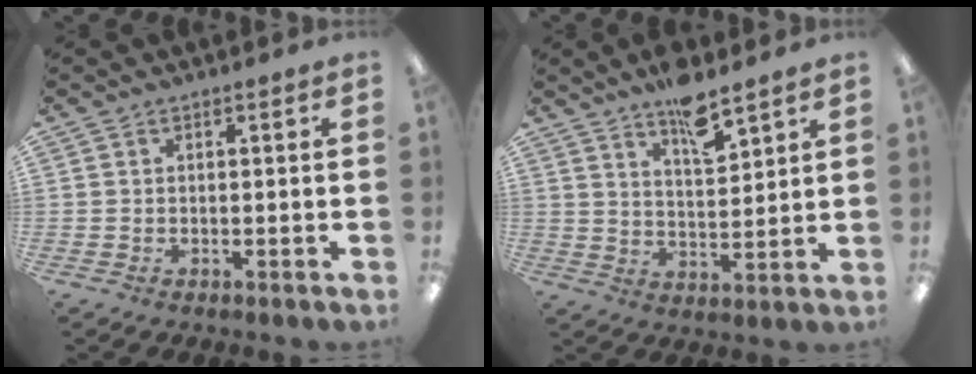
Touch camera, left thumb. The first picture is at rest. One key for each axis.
{"total": 9.1, "fx": 7.1, "fy": 2.7, "fz": 5.0, "tx": -0.071, "ty": -0.048, "tz": 0.119}